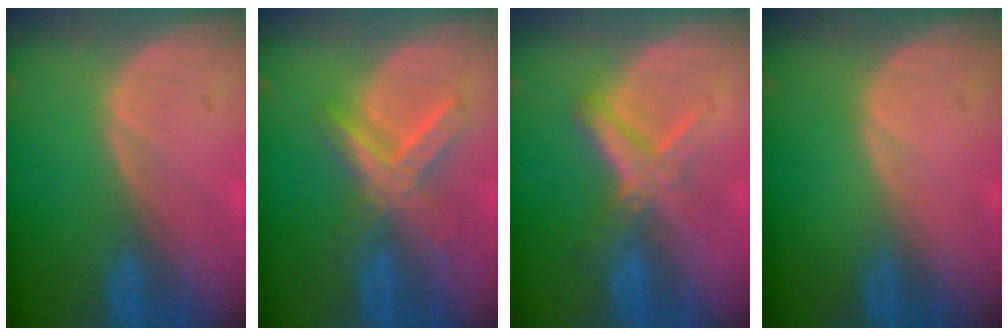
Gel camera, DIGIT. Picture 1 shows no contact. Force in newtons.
{"total": 7.2, "press": 6.3, "slide": 3.5}
{"total": 6.0, "press": 5.4, "slide": 2.5}
{"total": 0.0}